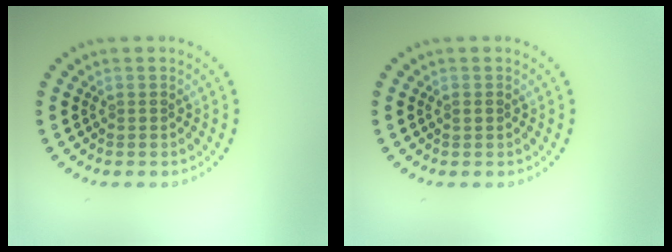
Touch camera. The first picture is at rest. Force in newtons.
{"total": 0.7, "press": 0.7, "slide": 0.1}